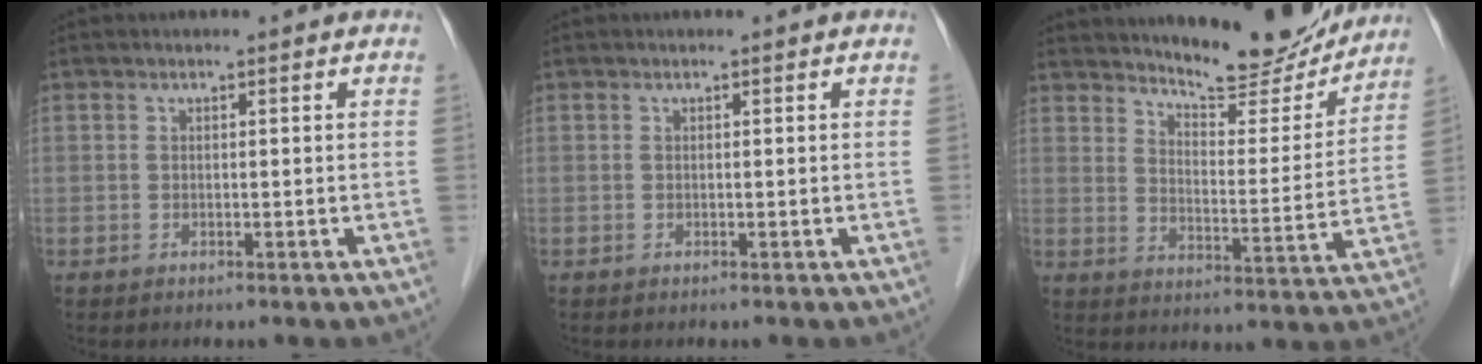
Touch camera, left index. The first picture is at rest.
{"total": 0.0}
{"total": 14.7, "force": [13.8, 2.5, 4.5], "torque": [-0.062, -0.025, 0.189]}